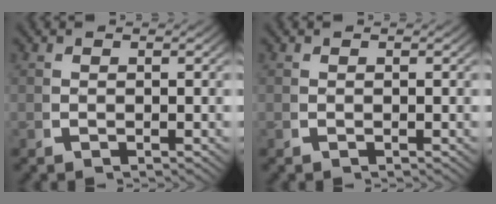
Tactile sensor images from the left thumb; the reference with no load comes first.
{"total": 0.0}